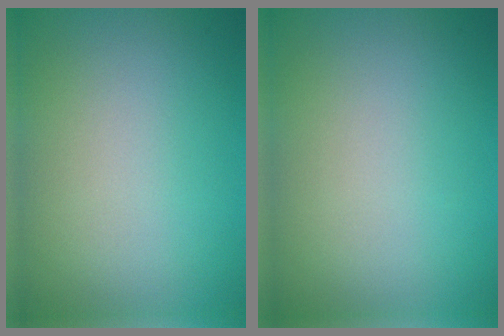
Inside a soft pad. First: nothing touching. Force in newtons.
{"total": 0.0}